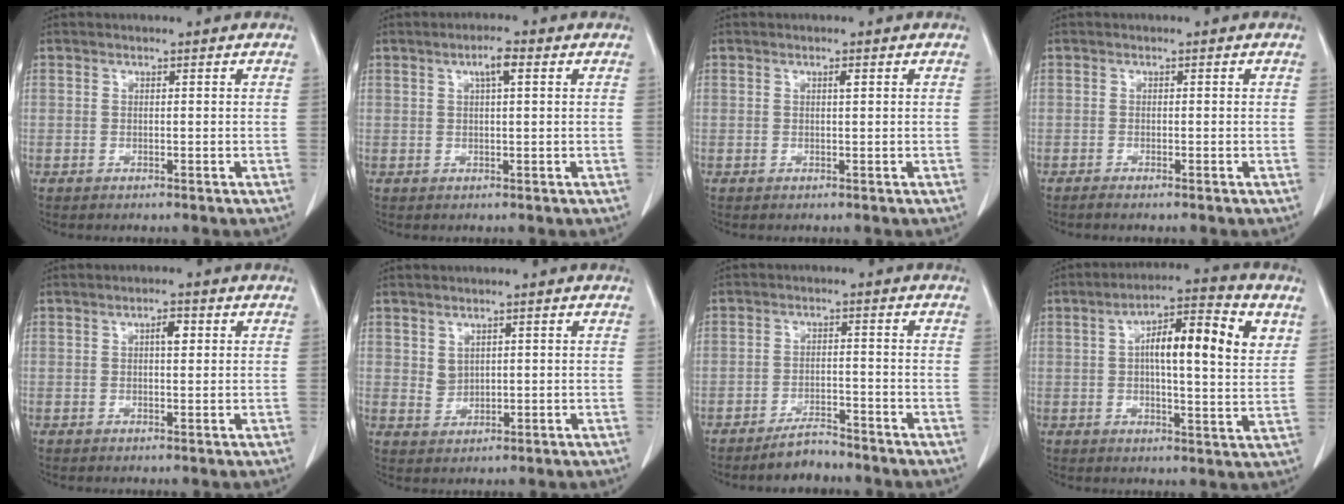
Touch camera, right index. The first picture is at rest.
{"total": 3.0, "force": [1.2, 0.5, 2.7], "torque": [-0.049, 0.007, 0.020]}
{"total": 0.6, "force": [0.2, 0.1, 0.6], "torque": [-0.013, 0.000, 0.005]}
{"total": 1.0, "force": [-0.7, -0.1, 0.6], "torque": [-0.013, -0.001, -0.014]}
{"total": 2.2, "force": [0.6, 0.8, 1.9], "torque": [-0.032, 0.002, 0.009]}
{"total": 2.3, "force": [0.9, 1.8, 1.0], "torque": [-0.021, -0.001, 0.025]}
{"total": 4.0, "force": [-3.7, 0.9, 1.2], "torque": [-0.022, -0.004, -0.063]}
{"total": 13.7, "force": [4.3, 3.2, 12.6], "torque": [-0.195, 0.024, 0.056]}